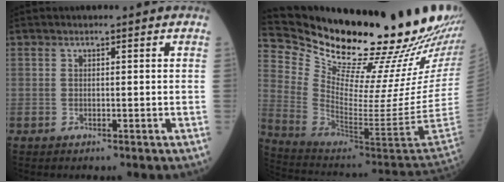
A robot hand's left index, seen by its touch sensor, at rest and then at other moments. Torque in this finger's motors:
{"motor_torque": [0.06, -0.42, 0.16, 0.01]}